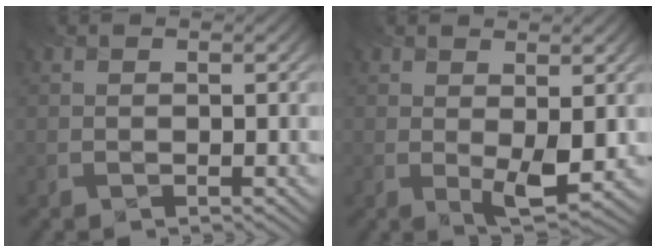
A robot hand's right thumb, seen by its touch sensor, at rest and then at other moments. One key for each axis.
{"total": 3.9, "fx": 0.3, "fy": 1.4, "fz": 3.7, "tx": -0.070, "ty": -0.012, "tz": 0.012}